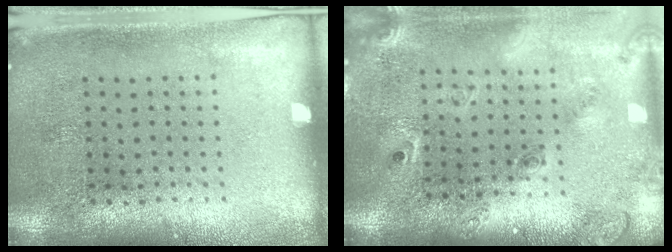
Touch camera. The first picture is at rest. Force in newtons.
{"total": 2.4, "press": 1.7, "slide": 1.6}